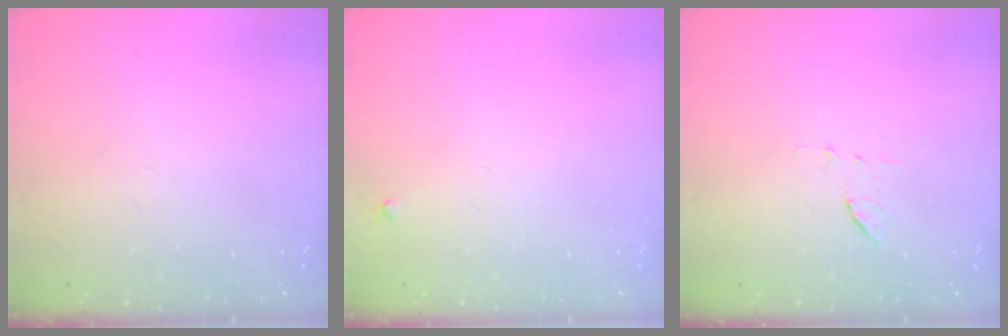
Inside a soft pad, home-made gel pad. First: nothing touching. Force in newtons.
{"total": 2.7, "press": 2.7, "slide": 0.3}
{"total": 6.2, "press": 6.0, "slide": 1.8}